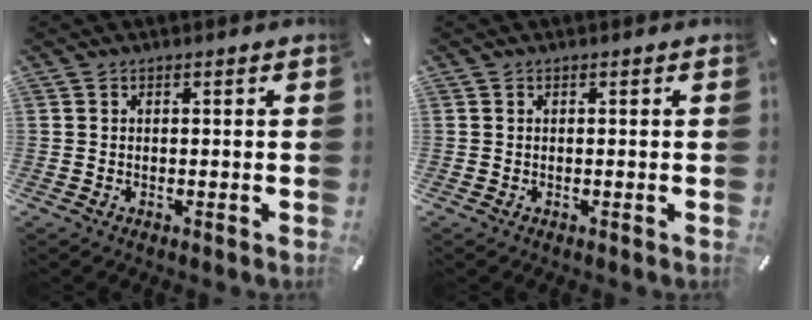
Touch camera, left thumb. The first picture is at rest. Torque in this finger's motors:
{"motor_torque": [-0.23, -0.18, -0.12, 0.02, -0.04]}